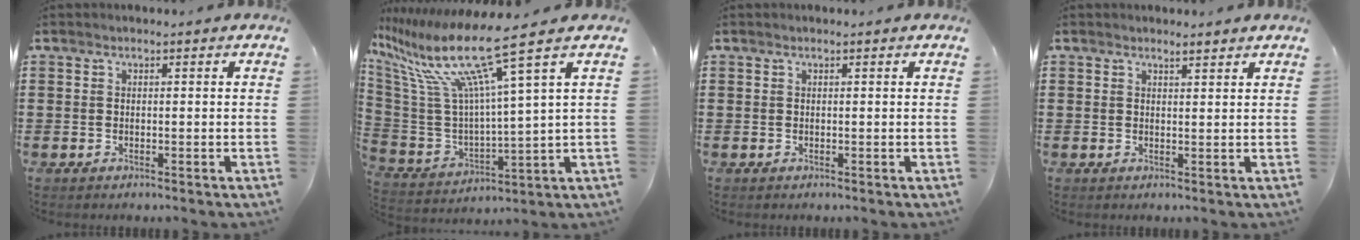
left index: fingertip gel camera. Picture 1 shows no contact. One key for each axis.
{"total": 15.2, "fx": 9.6, "fy": 1.5, "fz": 11.7, "tx": -0.268, "ty": -0.058, "tz": 0.150}
{"total": 0.0}
{"total": 1.8, "fx": 1.7, "fy": 0.2, "fz": 0.6, "tx": -0.015, "ty": 0.001, "tz": 0.032}